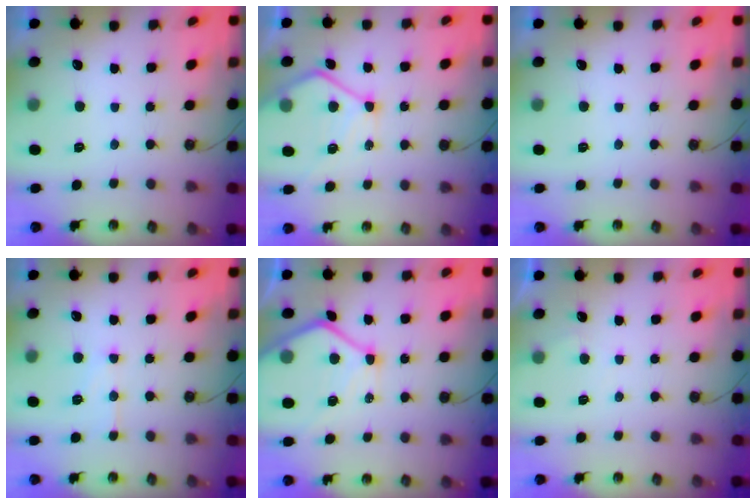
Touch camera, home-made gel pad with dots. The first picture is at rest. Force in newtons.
{"total": 12.9, "press": 12.8, "slide": 1.3}
{"total": 0.0}
{"total": 7.2, "press": 7.2, "slide": 0.6}
{"total": 16.0, "press": 15.9, "slide": 1.5}
{"total": 2.3, "press": 2.2, "slide": 0.3}